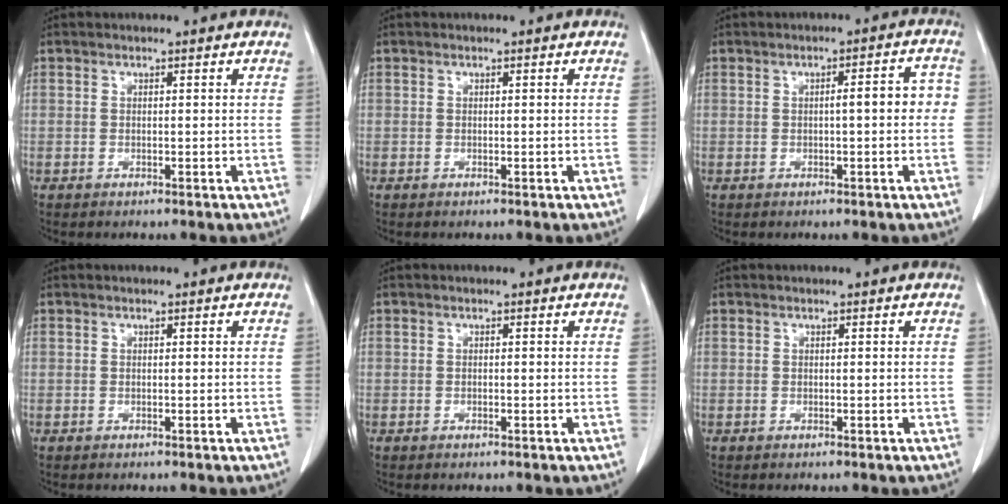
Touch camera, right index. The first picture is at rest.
{"total": 0.0}
{"total": 4.3, "force": [-0.1, 0.9, 4.2], "torque": [-0.055, 0.019, -0.003]}
{"total": 0.0}
{"total": 0.0}
{"total": 0.0}